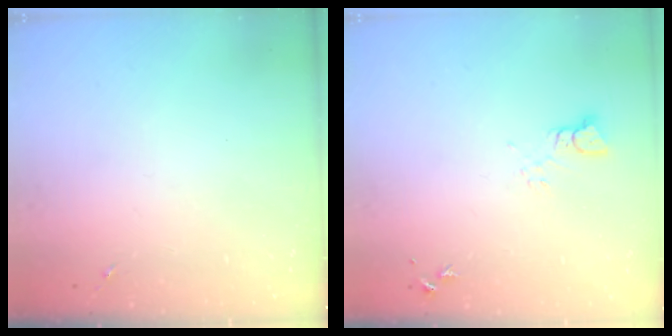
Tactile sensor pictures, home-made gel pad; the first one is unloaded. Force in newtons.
{"total": 3.0, "press": 3.0, "slide": 0.2}